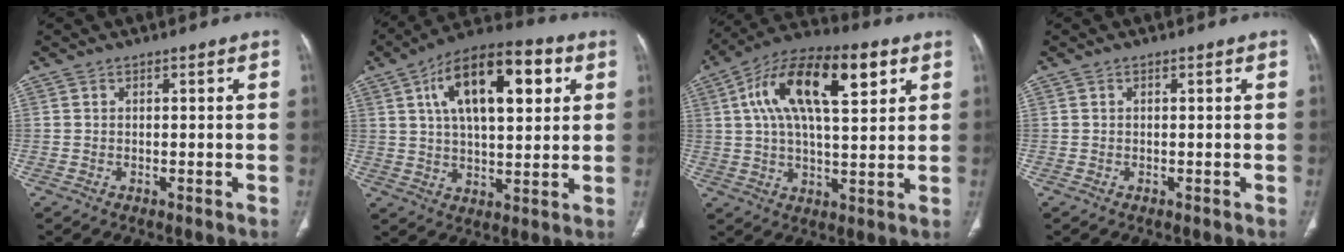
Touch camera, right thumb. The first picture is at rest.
{"total": 19.2, "force": [6.4, 8.8, 15.8], "torque": [-0.230, 0.005, 0.098]}
{"total": 19.8, "force": [6.9, 8.3, 16.6], "torque": [-0.277, 0.011, 0.109]}
{"total": 0.0}